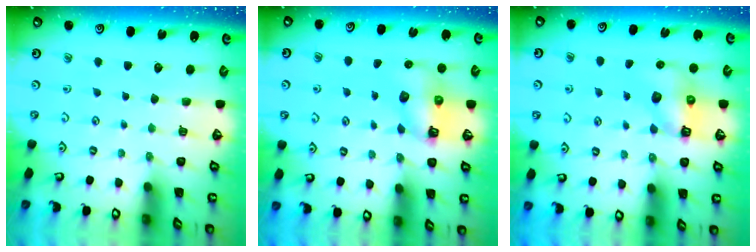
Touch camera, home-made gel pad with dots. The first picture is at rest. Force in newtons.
{"total": 7.3, "press": 7.2, "slide": 0.8}
{"total": 6.6, "press": 6.5, "slide": 1.0}